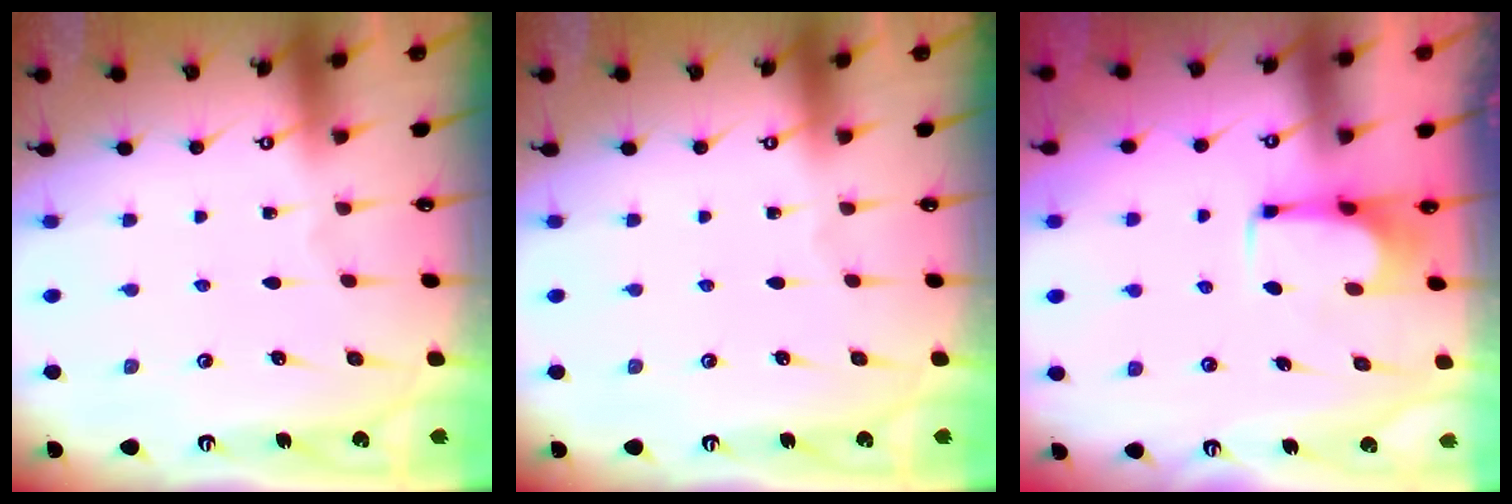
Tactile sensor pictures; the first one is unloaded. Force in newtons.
{"total": 0.0}
{"total": 0.0}